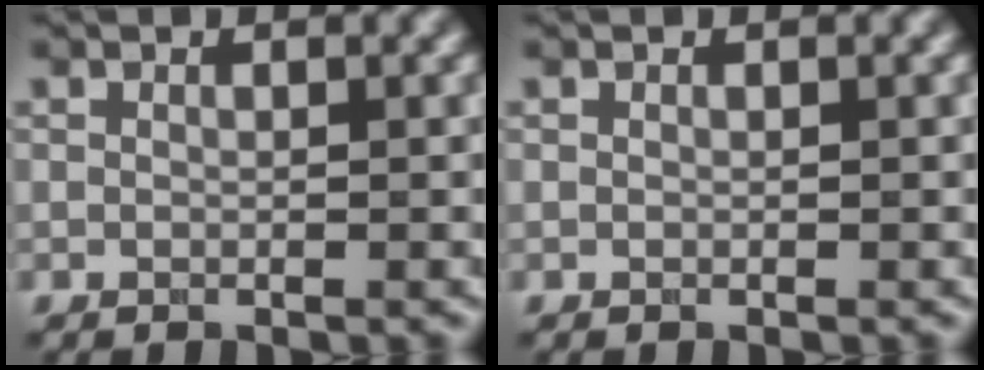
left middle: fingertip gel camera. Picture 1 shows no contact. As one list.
[{"total": 0.0}]